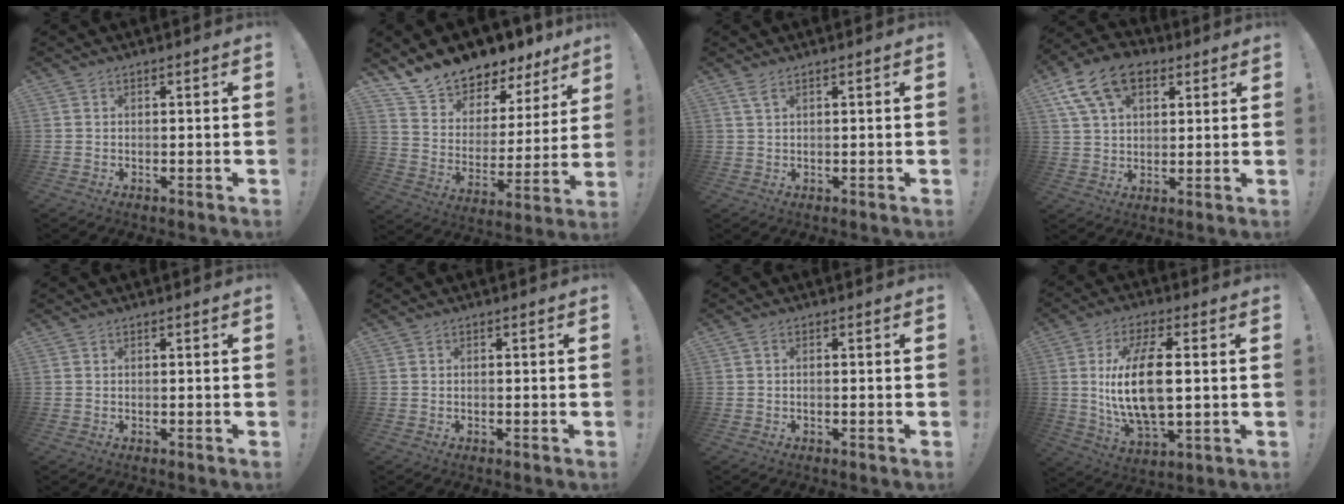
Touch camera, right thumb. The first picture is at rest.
{"total": 11.5, "force": [10.9, 3.7, 1.5], "torque": [-0.048, -0.103, 0.195]}
{"total": 2.0, "force": [1.1, 0.3, 1.7], "torque": [-0.041, 0.003, 0.020]}
{"total": 14.9, "force": [6.9, 9.3, 9.3], "torque": [-0.169, -0.018, 0.131]}
{"total": 0.0}
{"total": 0.0}
{"total": 0.9, "force": [-0.4, 0.1, 0.7], "torque": [-0.018, 0.004, -0.007]}
{"total": 17.1, "force": [1.3, 7.2, 15.4], "torque": [-0.305, -0.008, 0.015]}